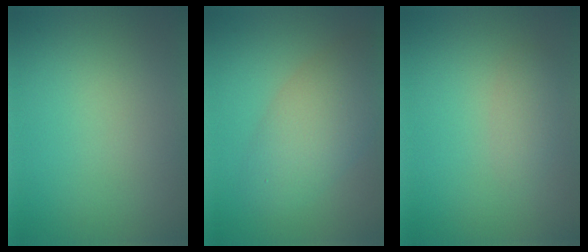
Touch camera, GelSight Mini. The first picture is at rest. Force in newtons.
{"total": 5.5, "press": 5.5, "slide": 0.3}
{"total": 1.5, "press": 1.5, "slide": 0.1}